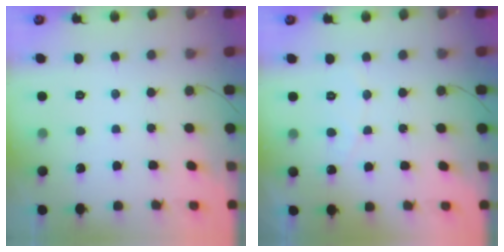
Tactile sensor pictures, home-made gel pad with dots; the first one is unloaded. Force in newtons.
{"total": 2.8, "press": 2.8, "slide": 0.2}